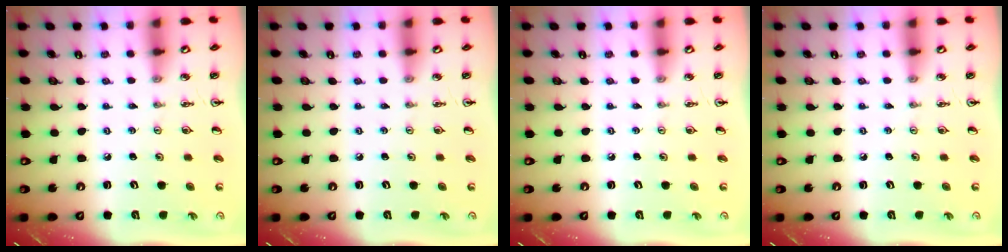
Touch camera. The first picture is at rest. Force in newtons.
{"total": 0.0}
{"total": 0.0}
{"total": 0.0}